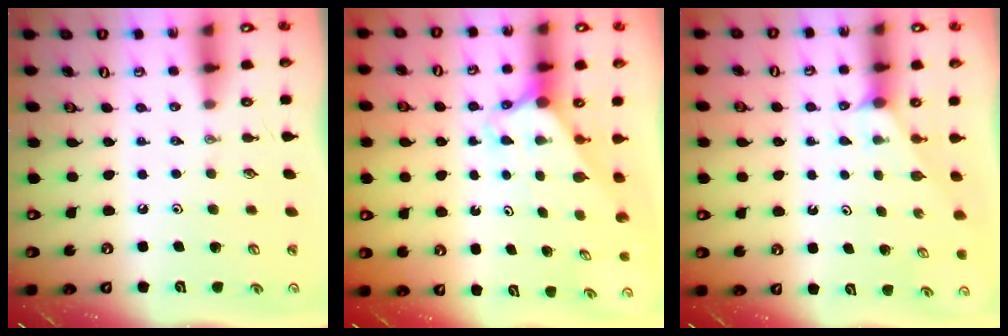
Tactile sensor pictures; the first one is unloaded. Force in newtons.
{"total": 3.7, "press": 3.7, "slide": 0.1}
{"total": 2.0, "press": 2.0, "slide": 0.2}